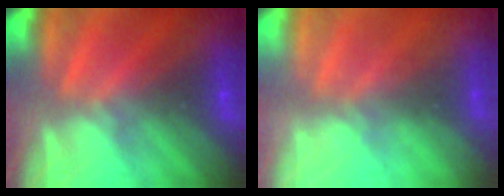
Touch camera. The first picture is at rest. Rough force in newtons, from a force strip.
{"total": 2.0}